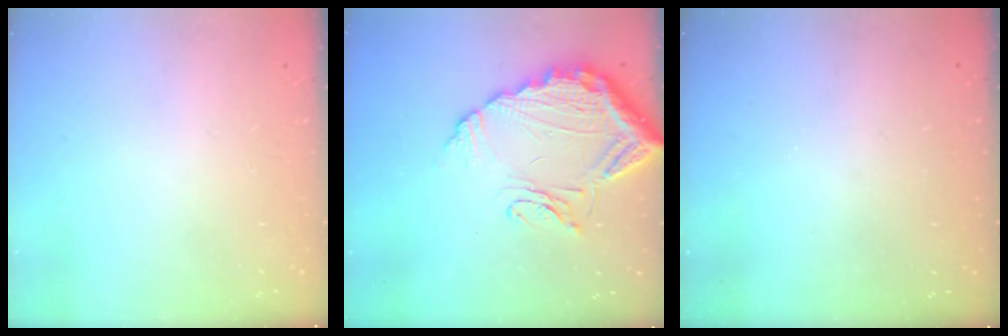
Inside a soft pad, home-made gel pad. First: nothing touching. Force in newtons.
{"total": 14.4, "press": 14.3, "slide": 1.5}
{"total": 3.0, "press": 3.0, "slide": 0.2}